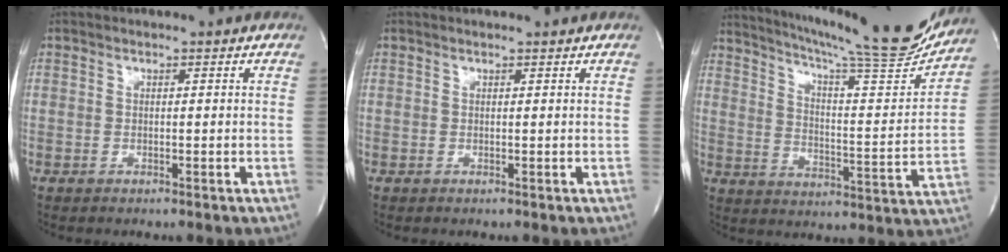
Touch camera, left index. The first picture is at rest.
{"total": 0.8, "force": [0.7, -0.1, 0.1], "torque": [-0.007, -0.002, 0.009]}
{"total": 21.8, "force": [19.7, 0.9, 9.1], "torque": [-0.147, -0.058, 0.266]}